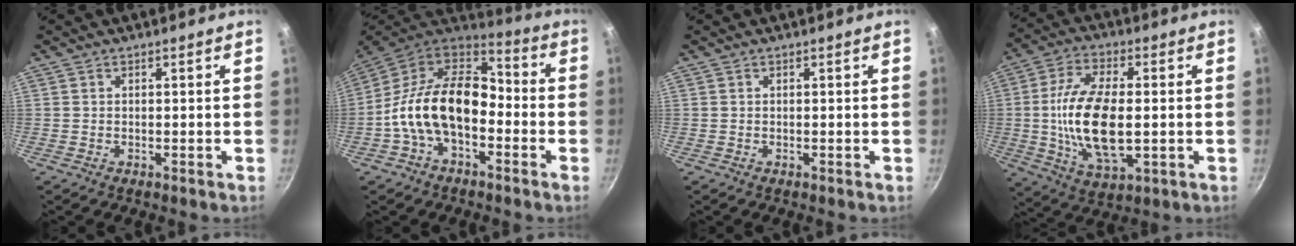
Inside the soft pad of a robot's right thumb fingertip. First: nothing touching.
{"total": 18.4, "force": [-3.8, 11.5, 13.8], "torque": [-0.220, 0.055, -0.088]}
{"total": 0.0}
{"total": 16.5, "force": [-0.5, 7.9, 14.5], "torque": [-0.276, 0.002, -0.012]}